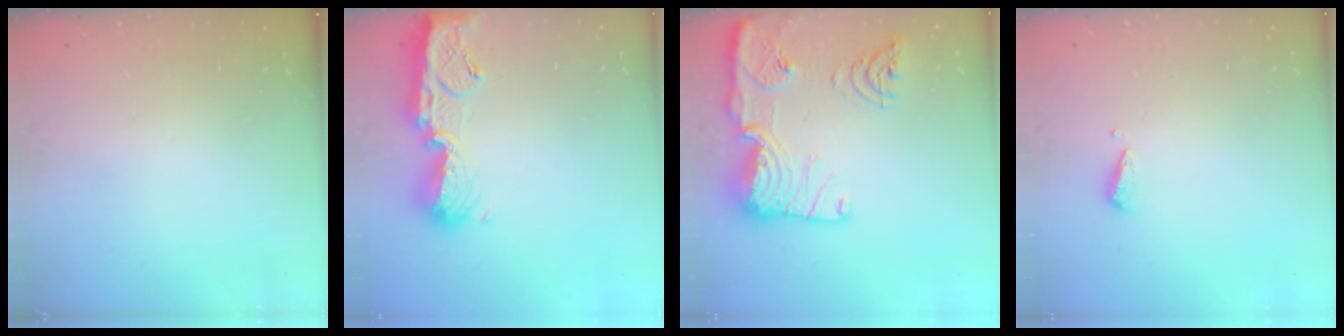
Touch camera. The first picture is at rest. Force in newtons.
{"total": 14.6, "press": 14.5, "slide": 1.4}
{"total": 24.5, "press": 23.7, "slide": 6.1}
{"total": 2.9, "press": 2.9, "slide": 0.4}